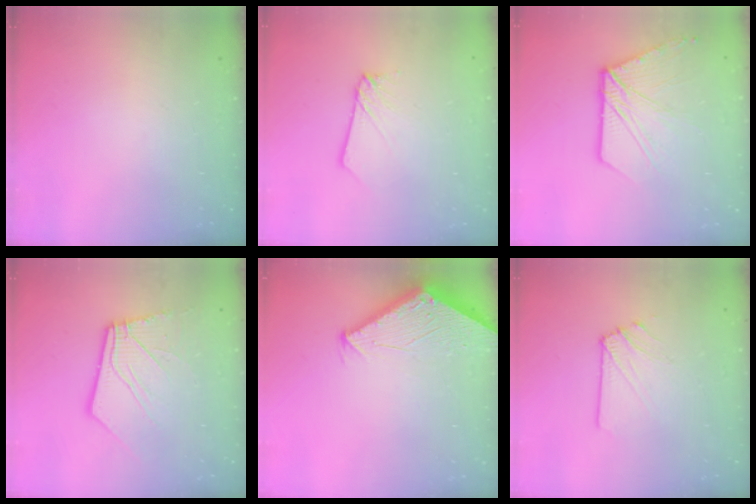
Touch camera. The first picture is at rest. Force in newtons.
{"total": 2.6, "press": 2.6, "slide": 0.2}
{"total": 14.0, "press": 13.9, "slide": 1.7}
{"total": 12.4, "press": 12.3, "slide": 1.7}
{"total": 2.8, "press": 2.8, "slide": 0.1}
{"total": 2.9, "press": 2.8, "slide": 0.5}